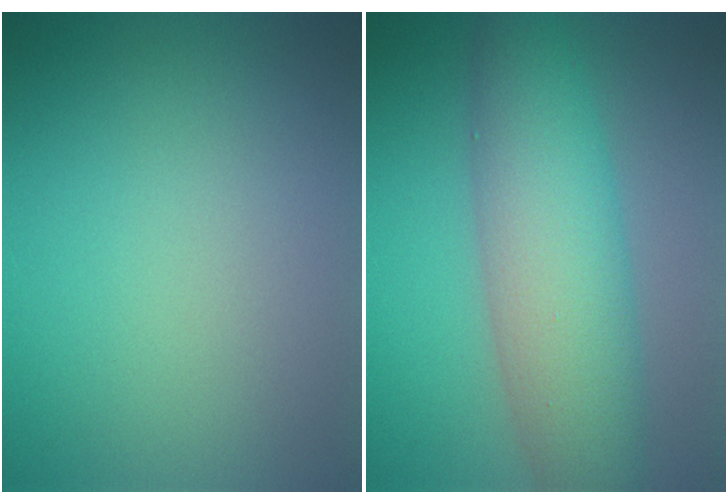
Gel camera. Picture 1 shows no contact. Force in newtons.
{"total": 8.2, "press": 8.2, "slide": 0.1}